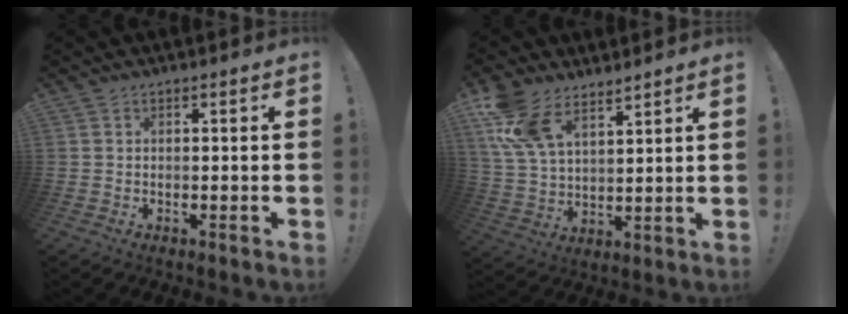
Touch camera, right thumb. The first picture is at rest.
{"total": 12.6, "force": [8.8, 6.1, 6.7], "torque": [-0.144, -0.035, 0.174]}